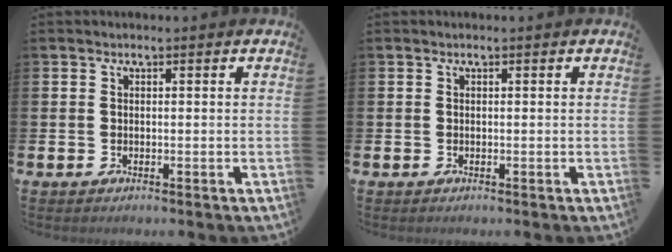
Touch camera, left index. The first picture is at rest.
{"total": 0.0}